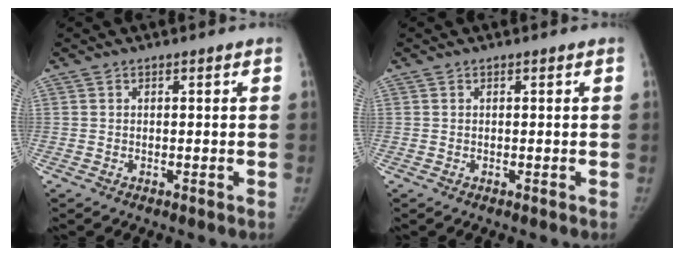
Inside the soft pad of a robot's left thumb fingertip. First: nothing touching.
{"total": 0.0}